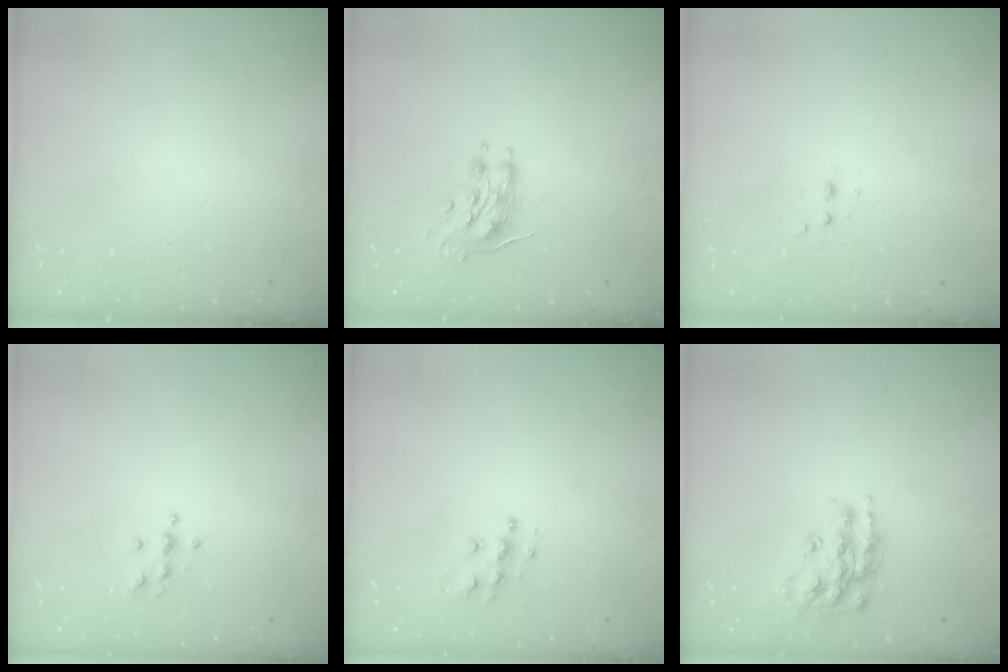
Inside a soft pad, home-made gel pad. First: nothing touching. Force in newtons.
{"total": 8.6, "press": 8.6, "slide": 0.3}
{"total": 3.1, "press": 3.0, "slide": 0.6}
{"total": 4.5, "press": 4.4, "slide": 0.6}
{"total": 8.0, "press": 8.0, "slide": 0.4}
{"total": 15.3, "press": 15.3, "slide": 1.0}